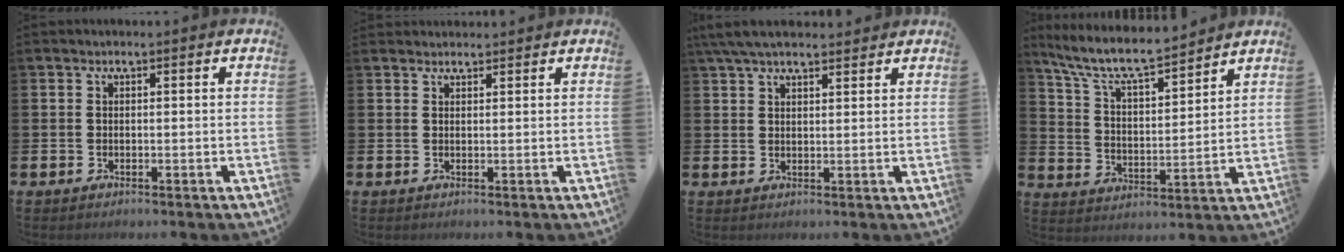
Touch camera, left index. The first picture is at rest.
{"total": 1.3, "force": [1.2, 0.3, 0.0], "torque": [0.008, -0.001, 0.022]}
{"total": 5.0, "force": [4.4, 1.4, 2.0], "torque": [-0.048, -0.009, 0.082]}
{"total": 8.6, "force": [7.9, 1.2, 3.1], "torque": [-0.093, -0.050, 0.138]}